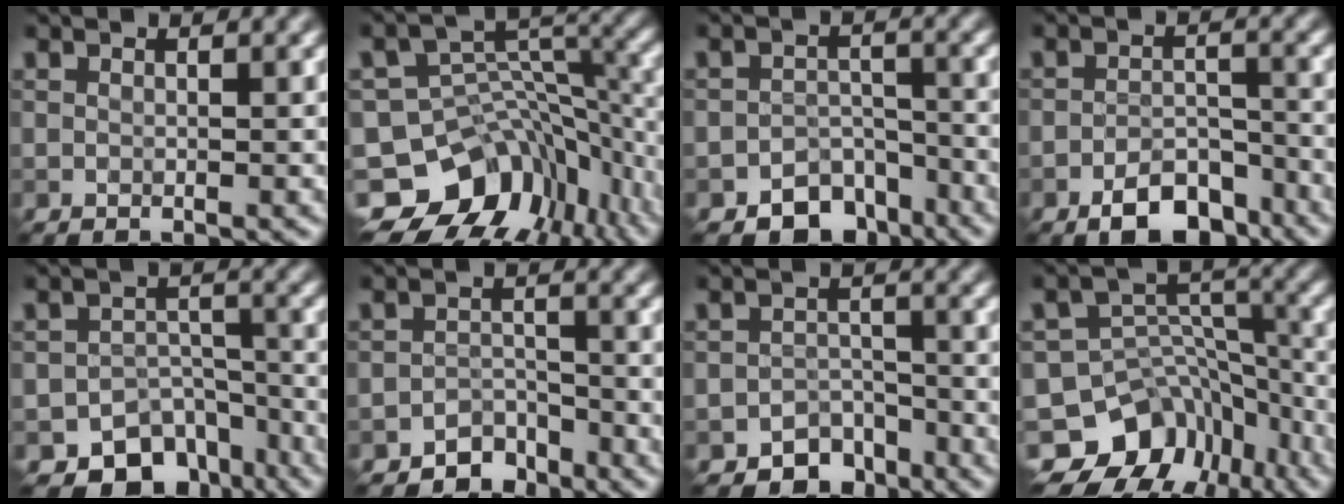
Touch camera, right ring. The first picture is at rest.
{"total": 11.7, "force": [-6.7, 7.9, 5.5], "torque": [-0.104, -0.001, -0.099]}
{"total": 5.1, "force": [-3.7, 3.1, 1.6], "torque": [-0.007, -0.001, -0.053]}
{"total": 5.0, "force": [-3.4, 2.4, 2.8], "torque": [-0.036, 0.002, -0.058]}
{"total": 8.6, "force": [-6.3, 5.4, 2.2], "torque": [0.002, -0.008, -0.079]}
{"total": 2.9, "force": [-2.4, 1.5, 0.3], "torque": [0.011, 0.006, -0.043]}
{"total": 3.8, "force": [-2.9, 2.3, 0.9], "torque": [0.005, 0.005, -0.043]}
{"total": 11.6, "force": [-7.6, 8.1, 3.3], "torque": [-0.047, 0.020, -0.110]}